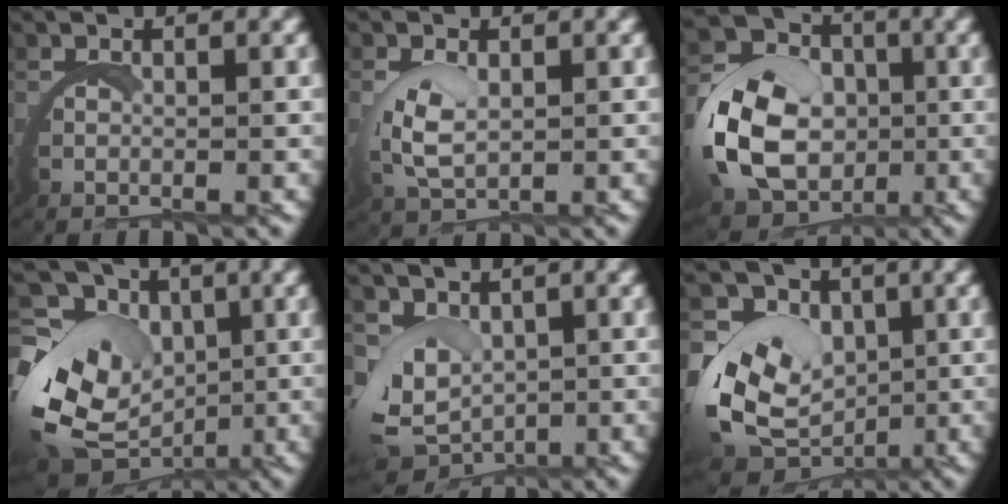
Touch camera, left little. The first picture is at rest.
{"total": 2.5, "force": [0.9, 1.1, 2.1], "torque": [-0.065, -0.009, 0.027]}
{"total": 9.1, "force": [-0.6, 7.1, 5.7], "torque": [-0.136, -0.017, -0.011]}
{"total": 10.9, "force": [-0.4, 8.6, 6.8], "torque": [-0.142, -0.041, 0.008]}
{"total": 5.3, "force": [0.1, 4.2, 3.2], "torque": [-0.100, -0.040, 0.022]}
{"total": 9.7, "force": [-0.1, 7.7, 5.9], "torque": [-0.139, -0.035, 0.007]}